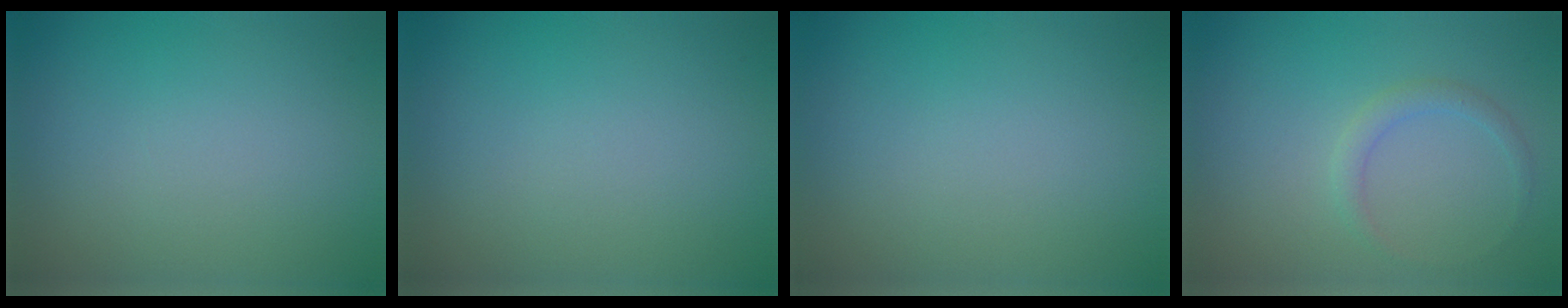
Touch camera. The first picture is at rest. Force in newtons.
{"total": 0.0}
{"total": 0.0}
{"total": 1.4, "press": 1.4, "slide": 0.1}